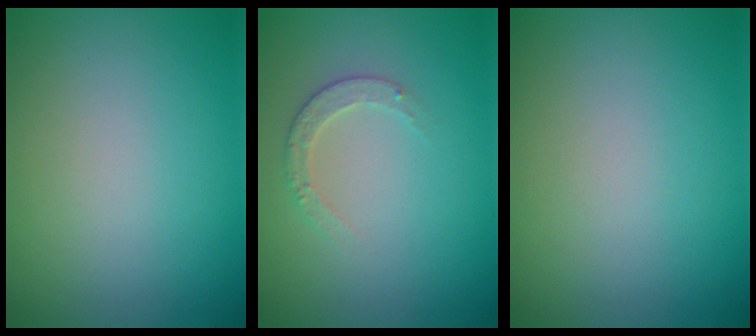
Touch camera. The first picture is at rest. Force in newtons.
{"total": 1.8, "press": 1.8, "slide": 0.4}
{"total": 0.0}